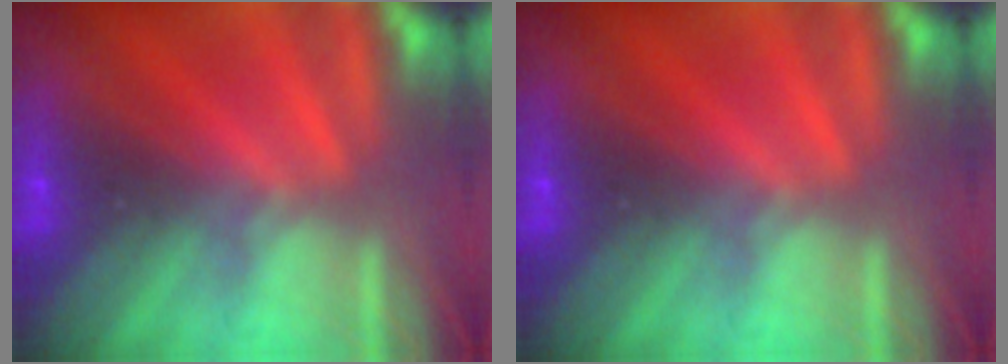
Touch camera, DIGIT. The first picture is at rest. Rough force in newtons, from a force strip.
{"total": 0.0}